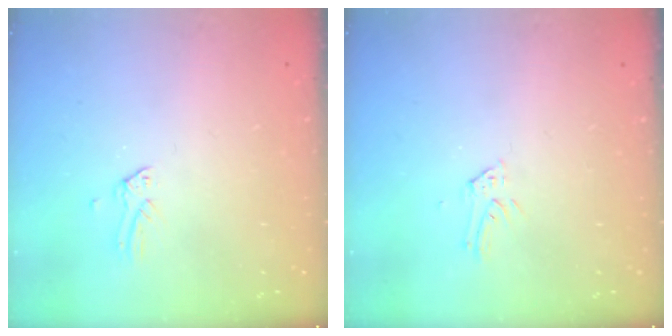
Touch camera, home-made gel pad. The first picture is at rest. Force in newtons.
{"total": 4.3, "press": 4.3, "slide": 0.4}